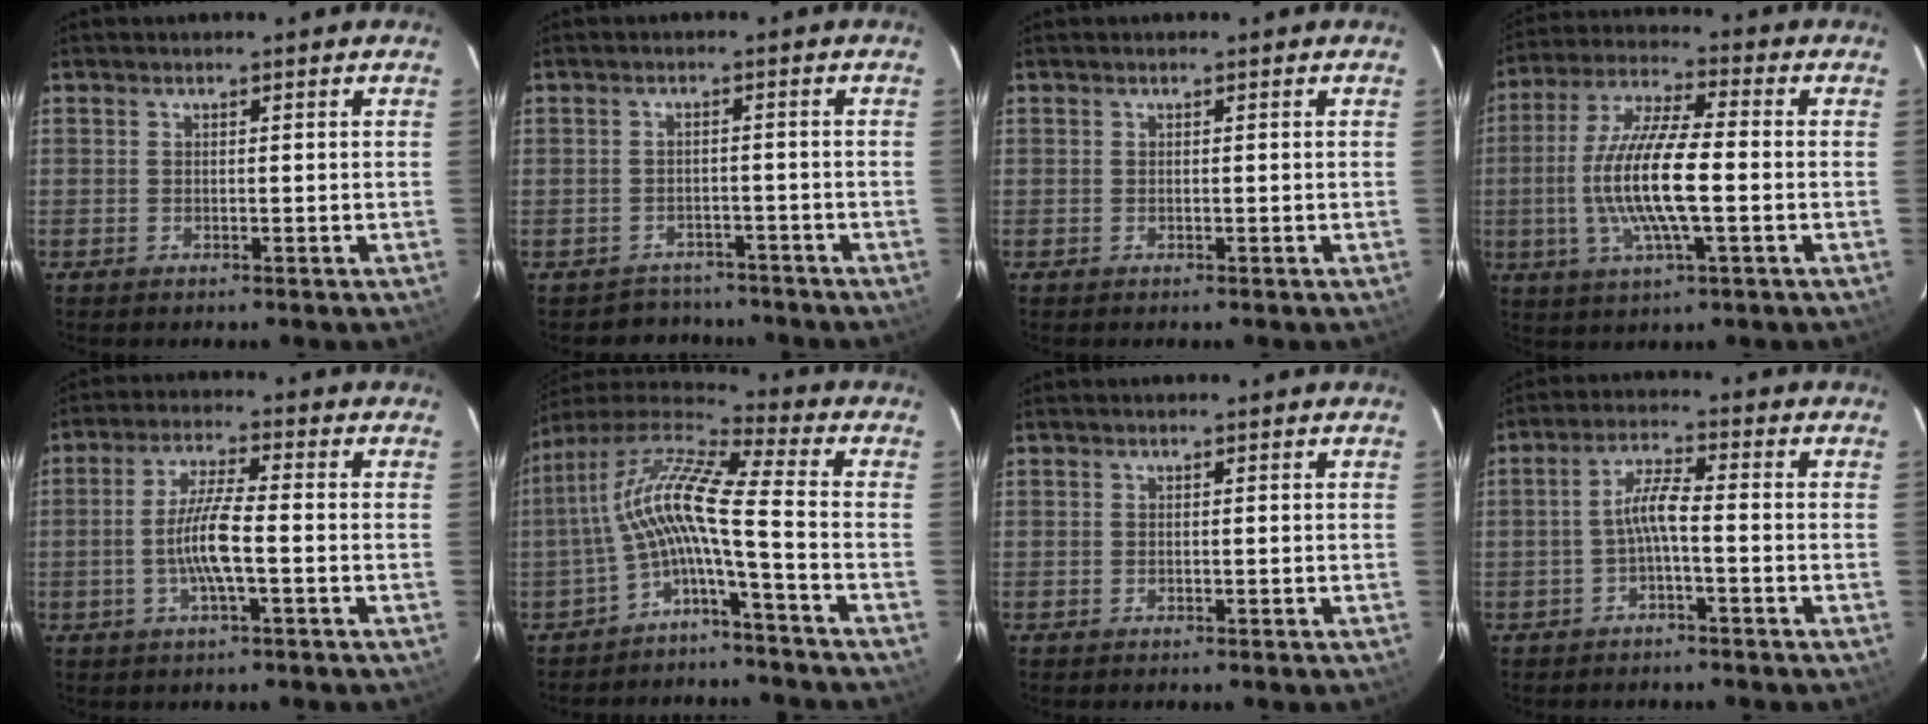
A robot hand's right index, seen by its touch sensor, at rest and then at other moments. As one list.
[{"total": 7.0, "force": [-5.6, 4.2, 0.7], "torque": [-0.024, 0.026, -0.073]}, {"total": 0.0}, {"total": 14.7, "force": [-2.2, 3.1, 14.2], "torque": [-0.287, 0.001, -0.043]}, {"total": 8.0, "force": [-1.8, 1.2, 7.6], "torque": [-0.150, 0.003, -0.035]}, {"total": 12.9, "force": [-3.3, 0.6, 12.4], "torque": [-0.228, 0.007, -0.068]}, {"total": 0.0}, {"total": 4.5, "force": [-1.7, 0.7, 4.2], "torque": [-0.085, 0.014, -0.031]}]